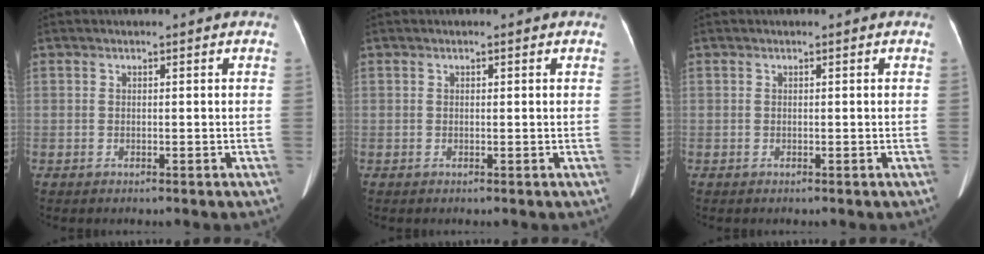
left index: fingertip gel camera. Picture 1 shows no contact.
{"total": 0.0}
{"total": 0.0}